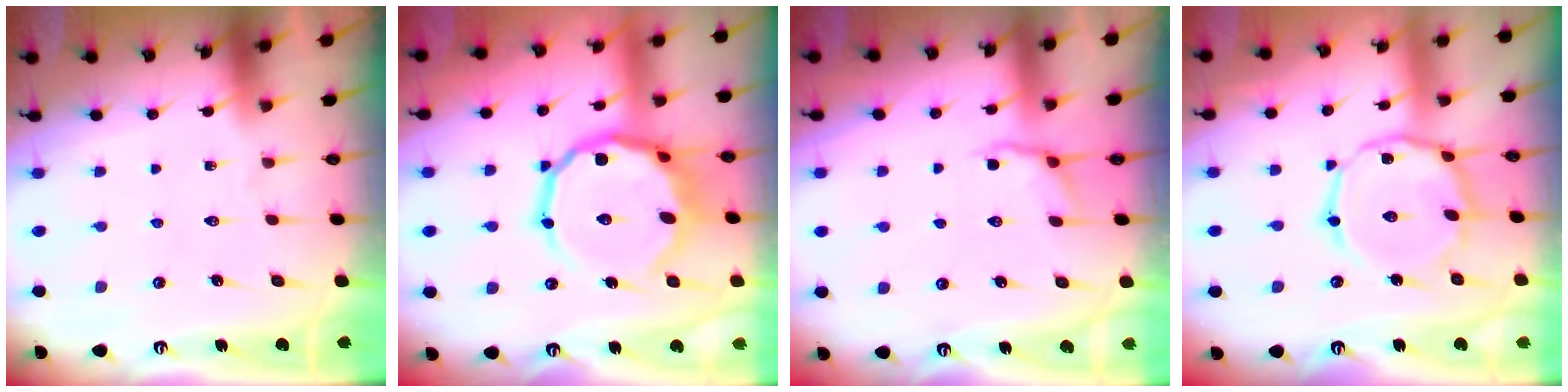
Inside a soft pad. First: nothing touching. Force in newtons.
{"total": 16.0, "press": 15.7, "slide": 2.8}
{"total": 2.8, "press": 2.0, "slide": 2.0}
{"total": 12.8, "press": 12.8, "slide": 0.6}